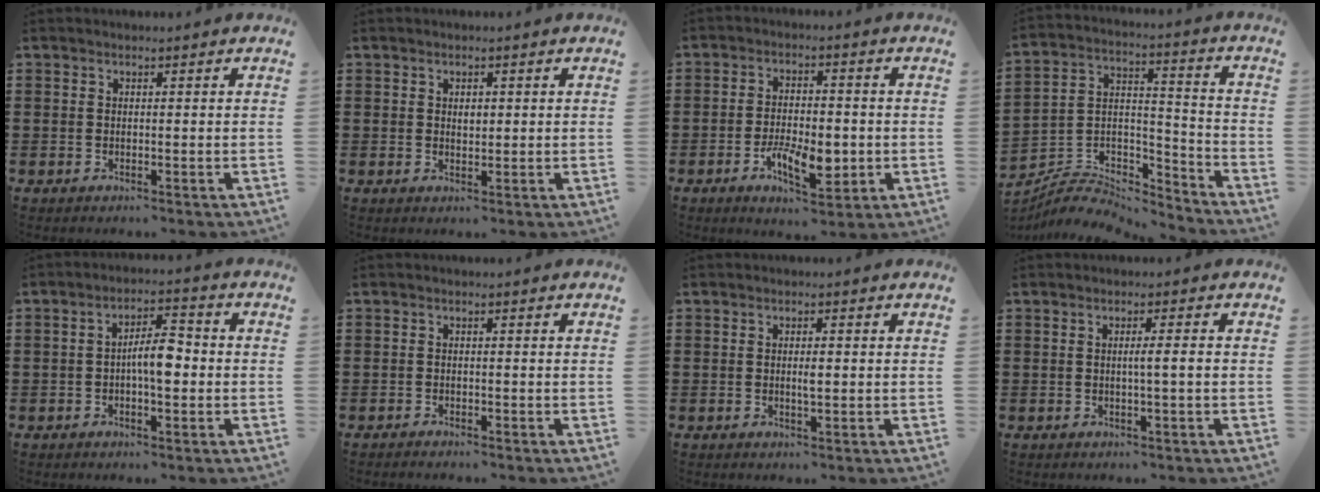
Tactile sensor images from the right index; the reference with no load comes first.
{"total": 1.5, "force": [0.4, 0.9, 1.1], "torque": [-0.015, 0.004, 0.004]}
{"total": 7.4, "force": [-2.5, 3.3, 6.1], "torque": [-0.118, 0.004, -0.045]}
{"total": 6.4, "force": [-6.0, 2.0, 1.3], "torque": [-0.030, 0.008, -0.119]}
{"total": 5.6, "force": [-0.7, 2.0, 5.2], "torque": [-0.092, 0.011, -0.015]}
{"total": 0.8, "force": [-0.8, 0.1, 0.0], "torque": [-0.002, 0.000, -0.016]}
{"total": 1.9, "force": [-0.1, 0.5, 1.8], "torque": [-0.034, 0.000, -0.002]}
{"total": 2.2, "force": [-0.1, -0.1, 2.2], "torque": [-0.038, -0.005, -0.005]}